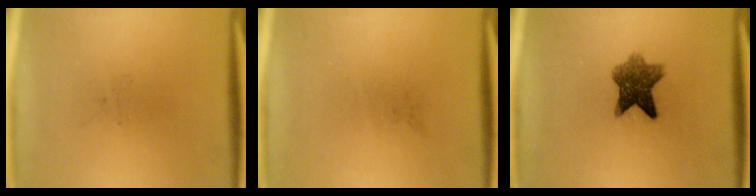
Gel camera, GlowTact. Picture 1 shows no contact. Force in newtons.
{"total": 0.0}
{"total": 6.8}